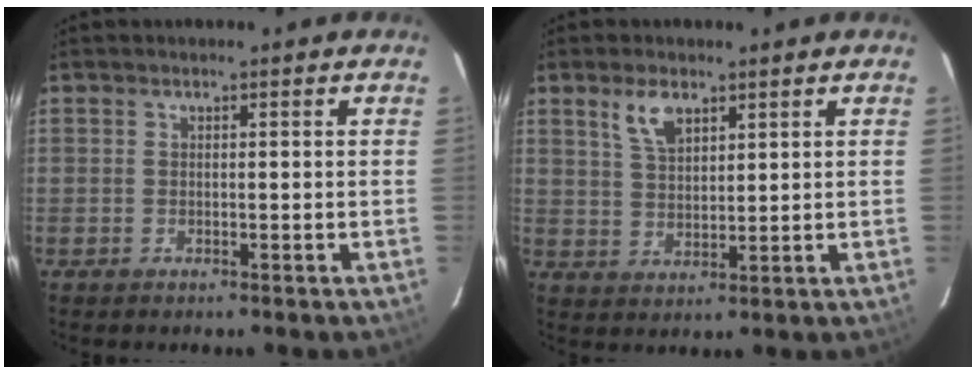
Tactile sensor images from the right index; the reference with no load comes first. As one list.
[{"total": 5.5, "force": [3.3, 2.6, 3.5], "torque": [-0.066, 0.007, 0.067]}]